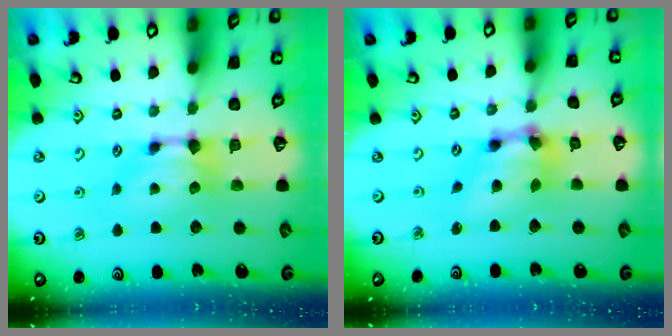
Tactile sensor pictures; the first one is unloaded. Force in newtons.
{"total": 7.1, "press": 6.7, "slide": 2.3}